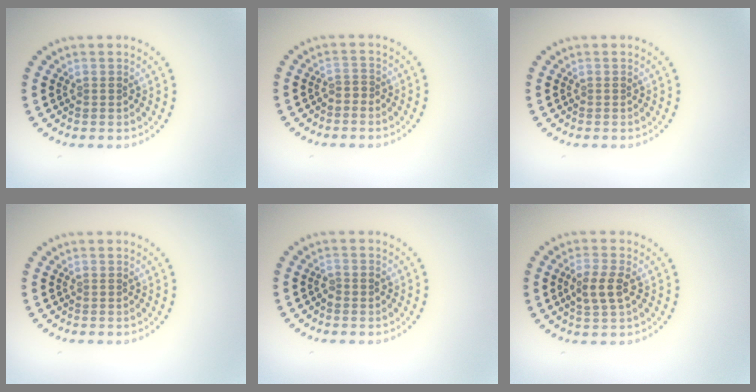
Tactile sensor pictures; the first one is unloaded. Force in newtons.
{"total": 0.6, "press": 0.3, "slide": 0.5}
{"total": 0.0}
{"total": 0.0}
{"total": 0.9, "press": 0.8, "slide": 0.3}
{"total": 2.7, "press": 2.6, "slide": 0.7}